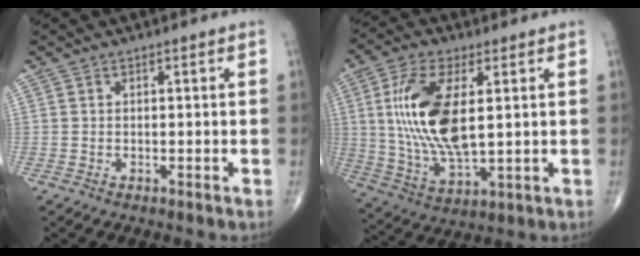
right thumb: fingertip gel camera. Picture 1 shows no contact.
{"total": 16.4, "force": [2.8, 7.1, 14.5], "torque": [-0.293, -0.016, 0.061]}